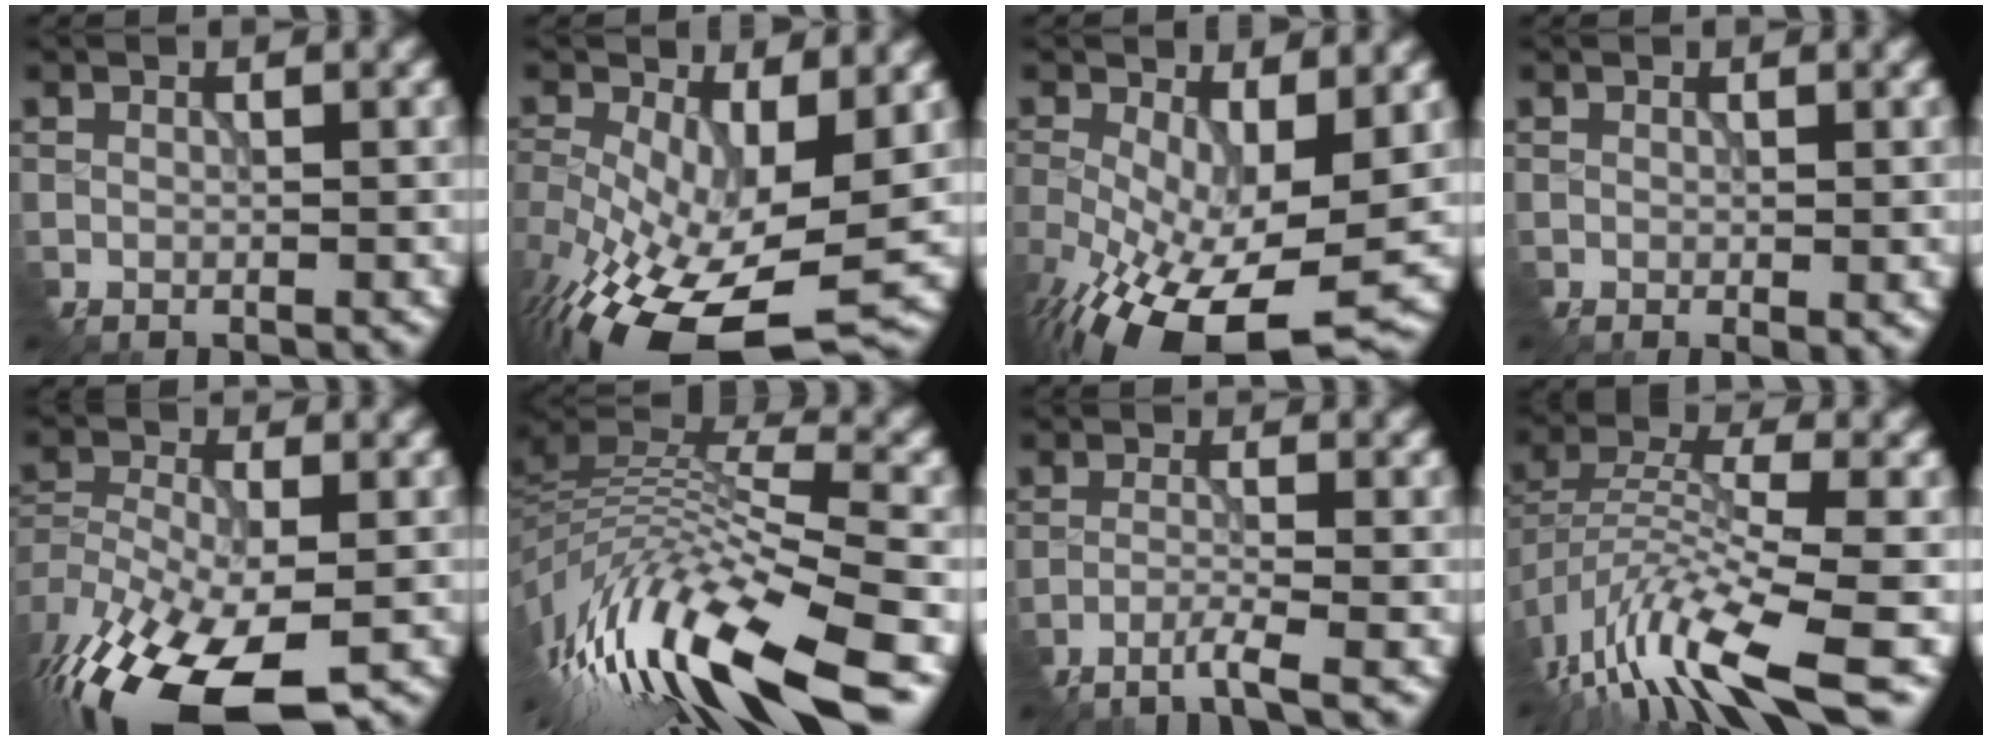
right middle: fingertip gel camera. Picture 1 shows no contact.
{"total": 14.1, "force": [-4.7, 6.9, 11.4], "torque": [-0.234, -0.038, -0.065]}
{"total": 13.3, "force": [-5.2, 5.8, 10.7], "torque": [-0.200, -0.040, -0.074]}
{"total": 1.2, "force": [-0.1, 0.3, 1.2], "torque": [-0.017, -0.008, 0.001]}
{"total": 15.2, "force": [-9.0, 7.2, 9.8], "torque": [-0.215, -0.036, -0.135]}
{"total": 13.9, "force": [-6.7, 4.0, 11.5], "torque": [-0.241, 0.018, -0.123]}
{"total": 2.8, "force": [-2.4, -0.2, 1.6], "torque": [-0.035, 0.002, -0.054]}
{"total": 10.0, "force": [-6.8, 2.5, 7.0], "torque": [-0.133, -0.002, -0.129]}